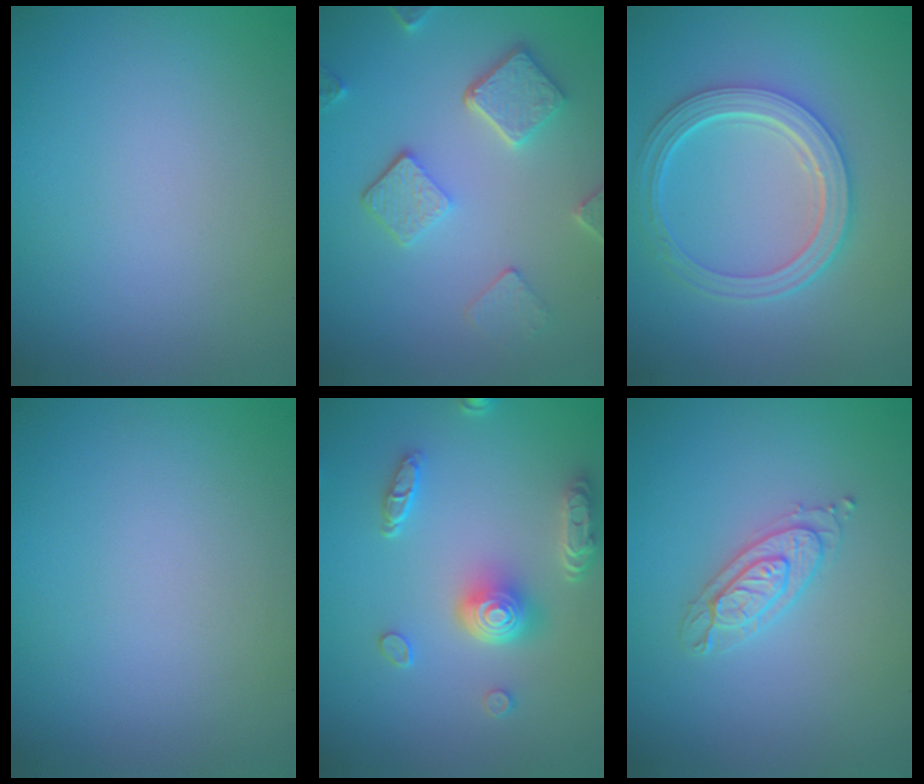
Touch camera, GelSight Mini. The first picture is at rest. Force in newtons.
{"total": 5.0, "press": 3.9, "slide": 3.2}
{"total": 5.0, "press": 3.9, "slide": 3.1}
{"total": 0.0}
{"total": 4.9, "press": 3.9, "slide": 2.9}
{"total": 2.2, "press": 2.1, "slide": 0.4}